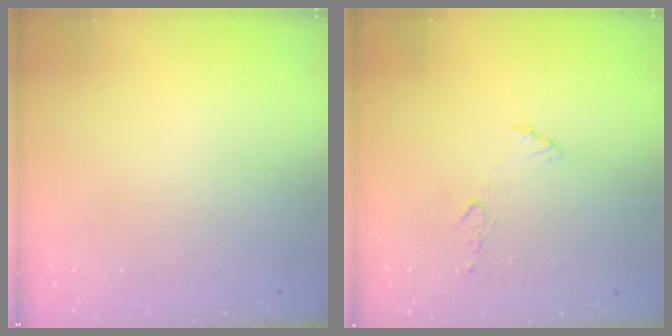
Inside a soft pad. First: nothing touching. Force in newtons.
{"total": 9.2, "press": 9.2, "slide": 0.5}